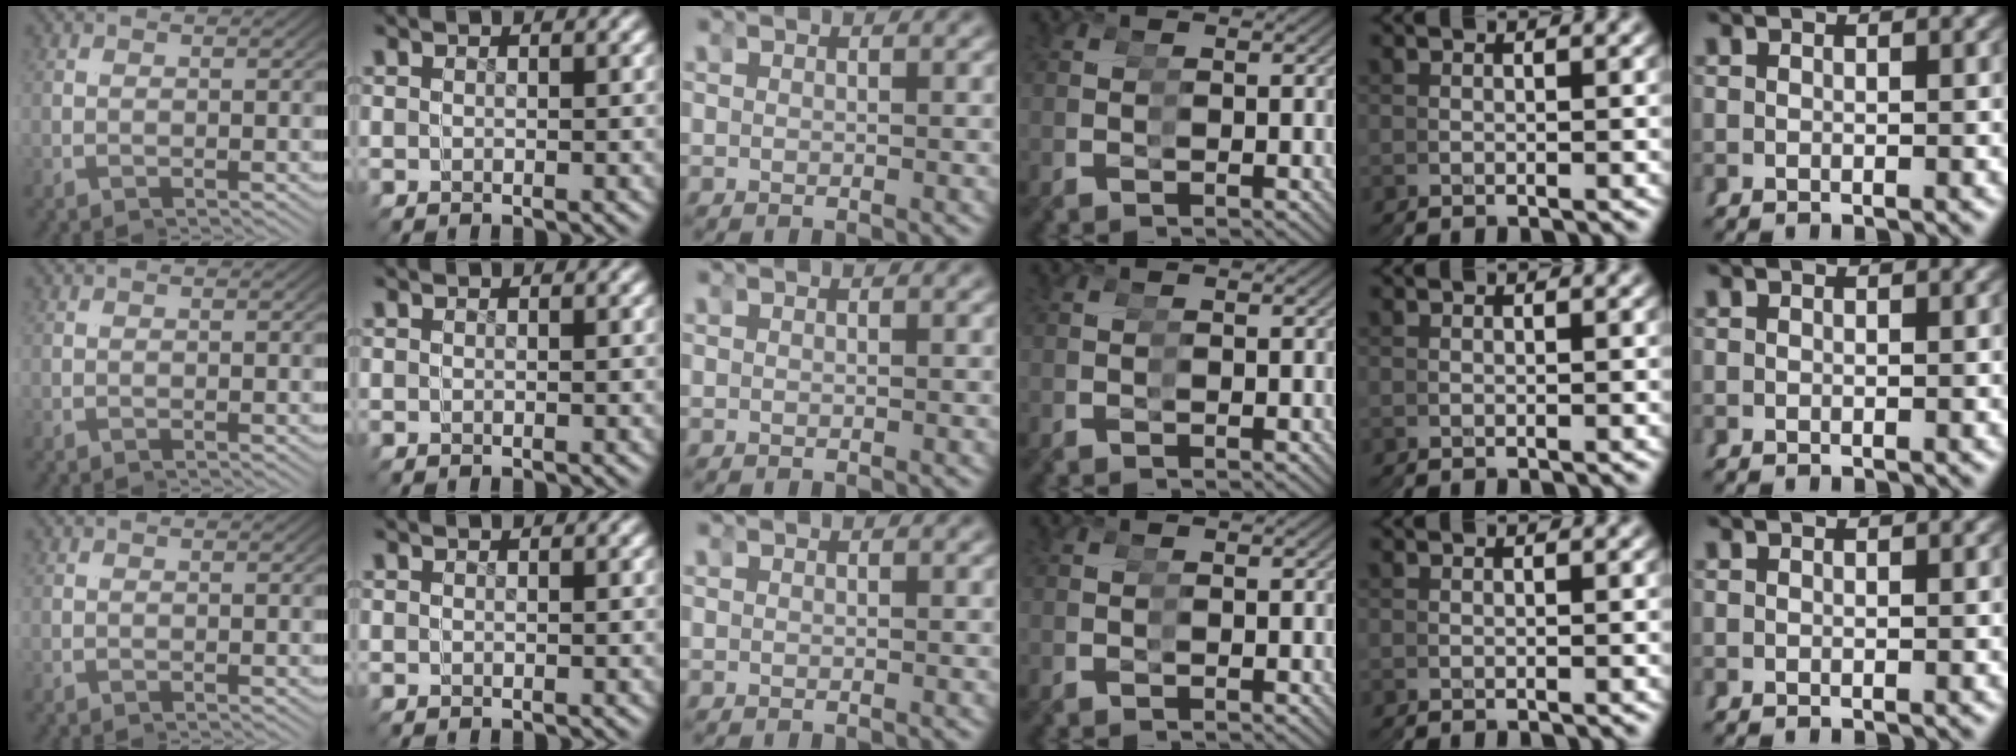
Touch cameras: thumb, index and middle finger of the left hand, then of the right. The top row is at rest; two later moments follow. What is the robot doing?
{"motion": "reach", "object": "sticker"}